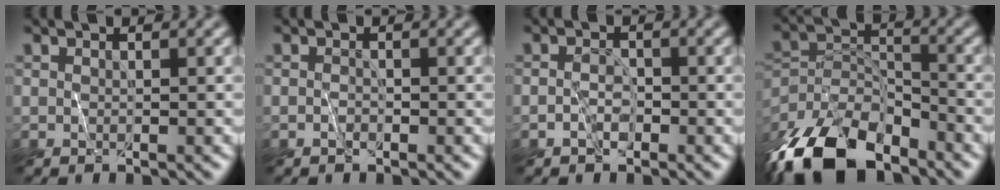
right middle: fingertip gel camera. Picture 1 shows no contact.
{"total": 1.0, "force": [-0.9, 0.0, -0.5], "torque": [0.009, -0.005, -0.015]}
{"total": 1.6, "force": [-1.6, 0.3, -0.3], "torque": [0.007, -0.003, -0.029]}
{"total": 10.8, "force": [-9.2, 4.2, 3.8], "torque": [-0.084, -0.012, -0.173]}